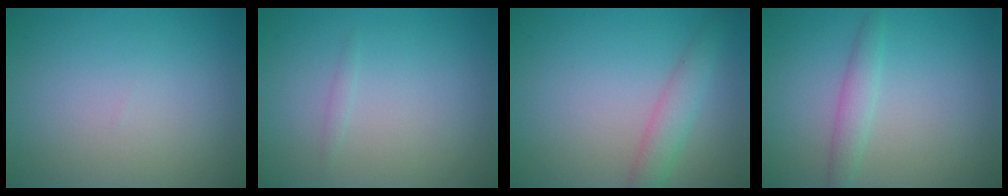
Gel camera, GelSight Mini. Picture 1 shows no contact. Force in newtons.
{"total": 0.6, "press": 0.6, "slide": 0.0}
{"total": 2.4, "press": 2.4, "slide": 0.1}
{"total": 1.9, "press": 1.9, "slide": 0.1}